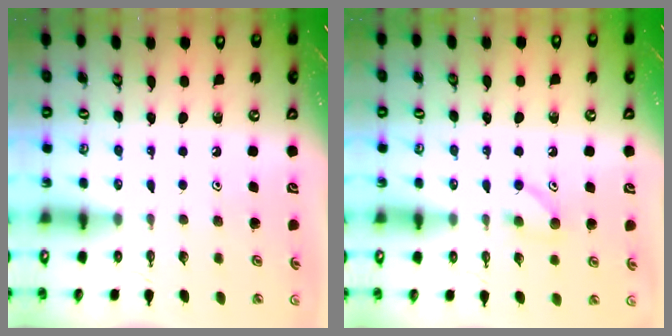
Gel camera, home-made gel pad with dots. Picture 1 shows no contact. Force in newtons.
{"total": 5.2, "press": 5.2, "slide": 0.8}